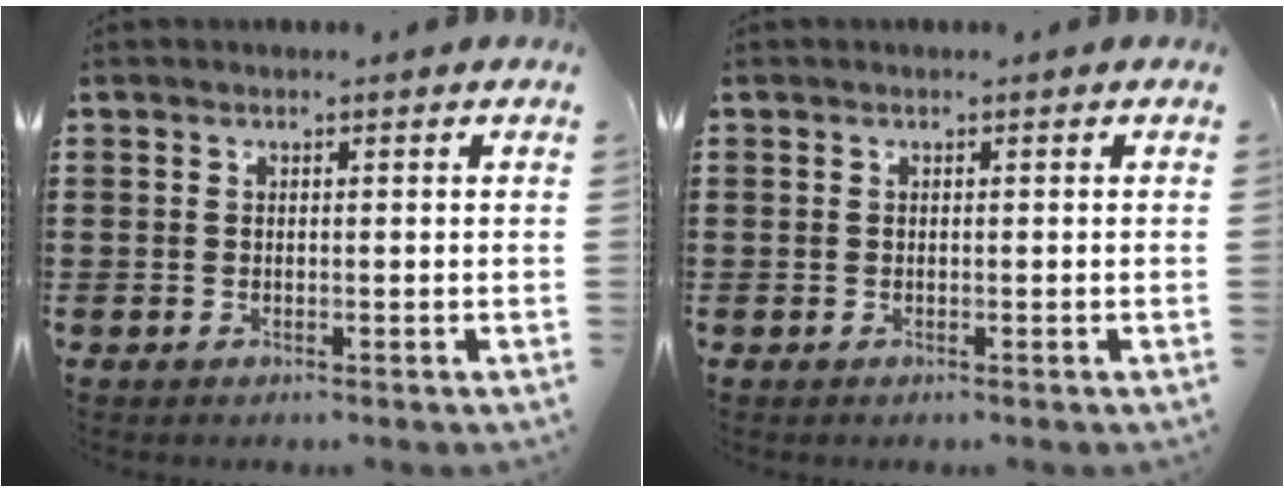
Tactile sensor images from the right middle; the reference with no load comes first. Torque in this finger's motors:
{"motor_torque": [0.03, -0.01, -0.01, 0.00]}